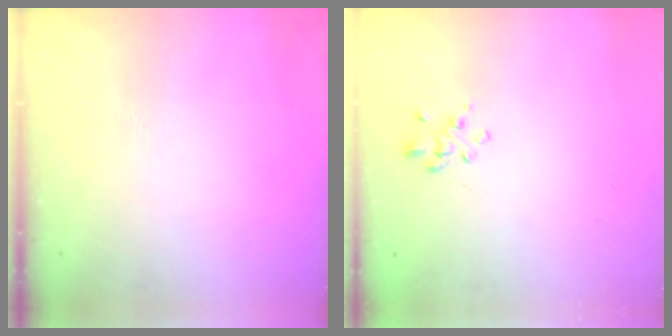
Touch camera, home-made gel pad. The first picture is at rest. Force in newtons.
{"total": 1.4, "press": 1.3, "slide": 0.6}